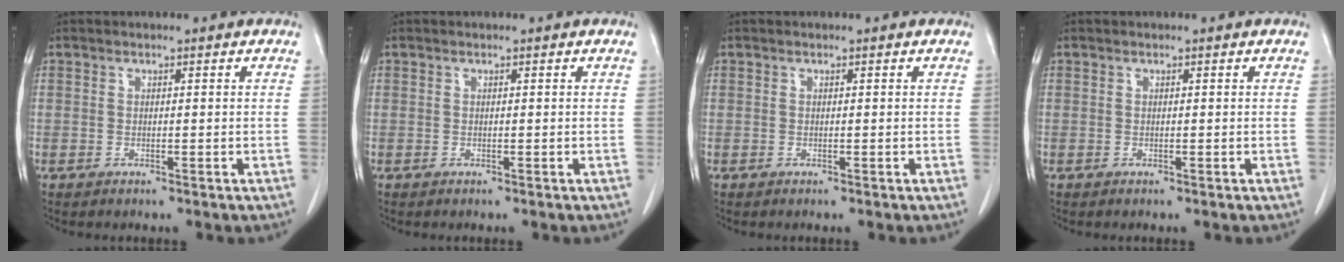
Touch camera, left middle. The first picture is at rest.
{"total": 0.0}
{"total": 0.0}
{"total": 0.0}